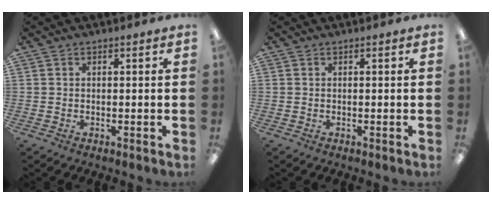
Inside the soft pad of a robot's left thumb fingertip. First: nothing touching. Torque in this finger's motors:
{"motor_torque": [0.00, 0.00, 0.05, -0.05, 0.00]}